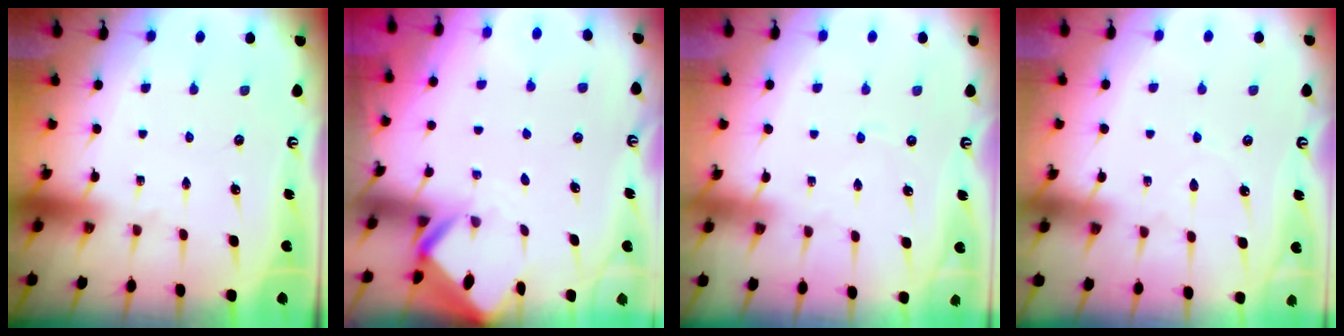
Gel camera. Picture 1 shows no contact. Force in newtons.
{"total": 2.9, "press": 2.9, "slide": 0.2}
{"total": 1.1, "press": 1.1, "slide": 0.2}
{"total": 5.2, "press": 5.1, "slide": 0.7}